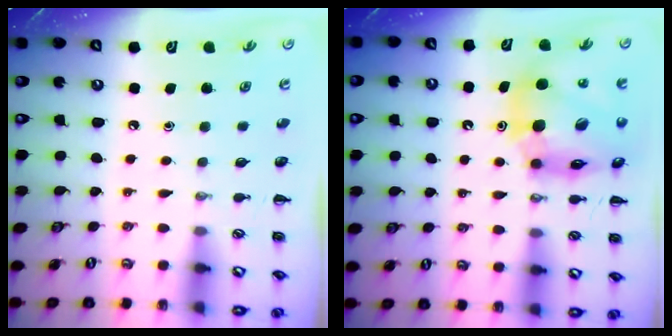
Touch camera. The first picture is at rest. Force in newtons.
{"total": 16.7, "press": 16.0, "slide": 4.7}